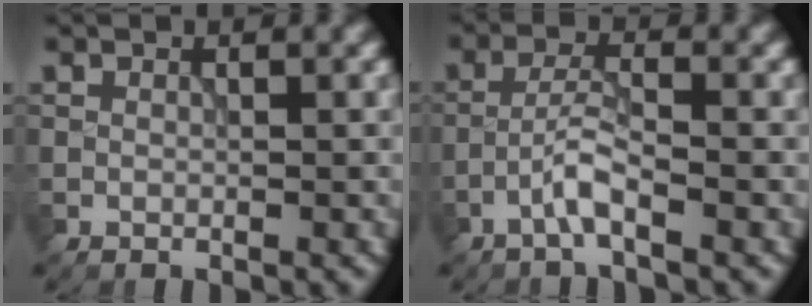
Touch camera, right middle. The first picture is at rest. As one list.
[{"total": 2.7, "force": [-1.6, 0.3, 2.1], "torque": [-0.044, 0.011, -0.037]}]